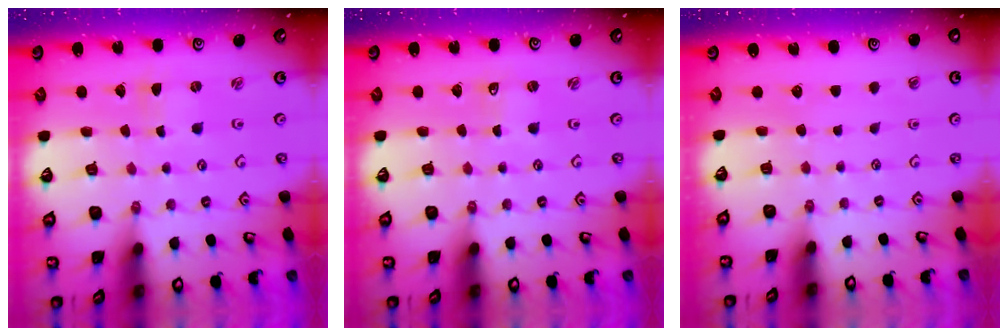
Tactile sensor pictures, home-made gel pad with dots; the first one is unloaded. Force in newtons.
{"total": 0.0}
{"total": 0.0}